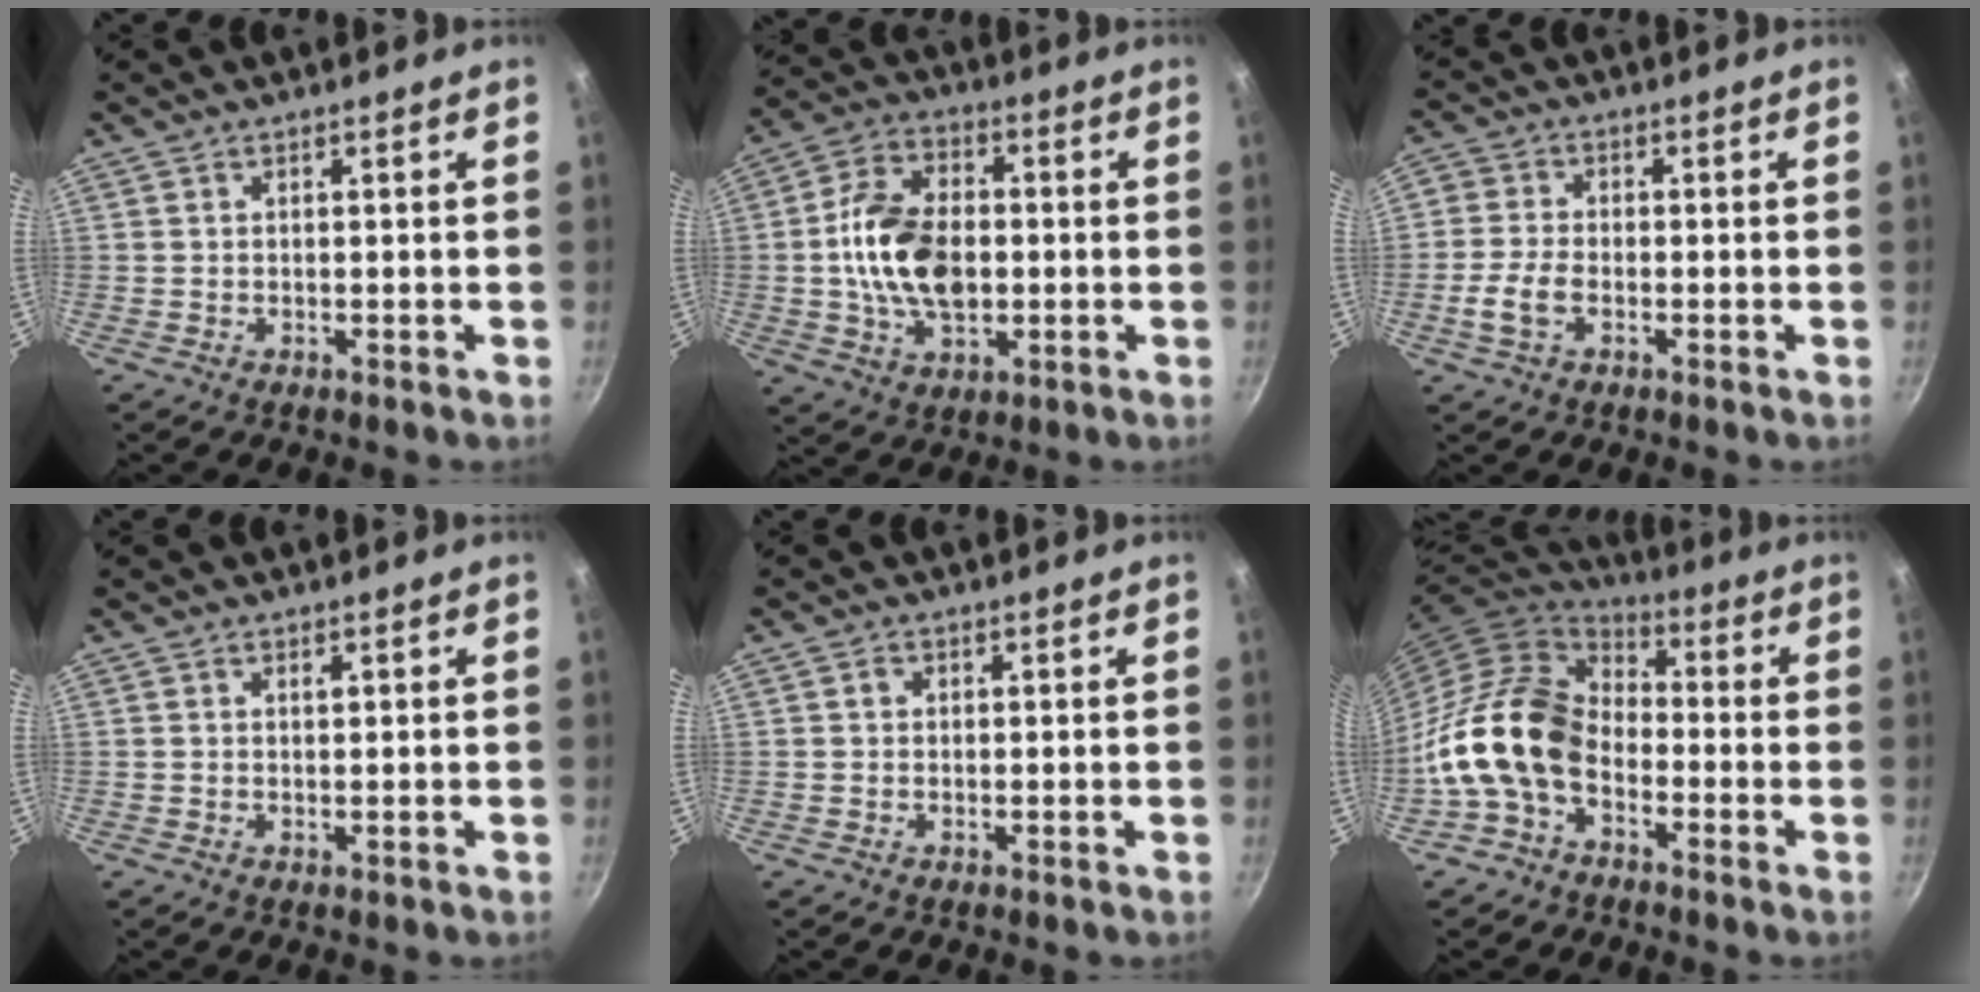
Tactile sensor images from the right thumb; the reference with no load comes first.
{"total": 15.1, "force": [-0.5, 9.6, 11.6], "torque": [-0.192, 0.017, -0.017]}
{"total": 6.2, "force": [-1.9, 4.1, 4.3], "torque": [-0.089, 0.017, -0.046]}
{"total": 0.7, "force": [0.4, 0.3, 0.5], "torque": [-0.006, 0.000, 0.006]}
{"total": 1.1, "force": [0.2, 1.0, 0.4], "torque": [-0.003, 0.004, 0.001]}
{"total": 15.3, "force": [-4.7, 10.4, 10.2], "torque": [-0.163, 0.052, -0.114]}